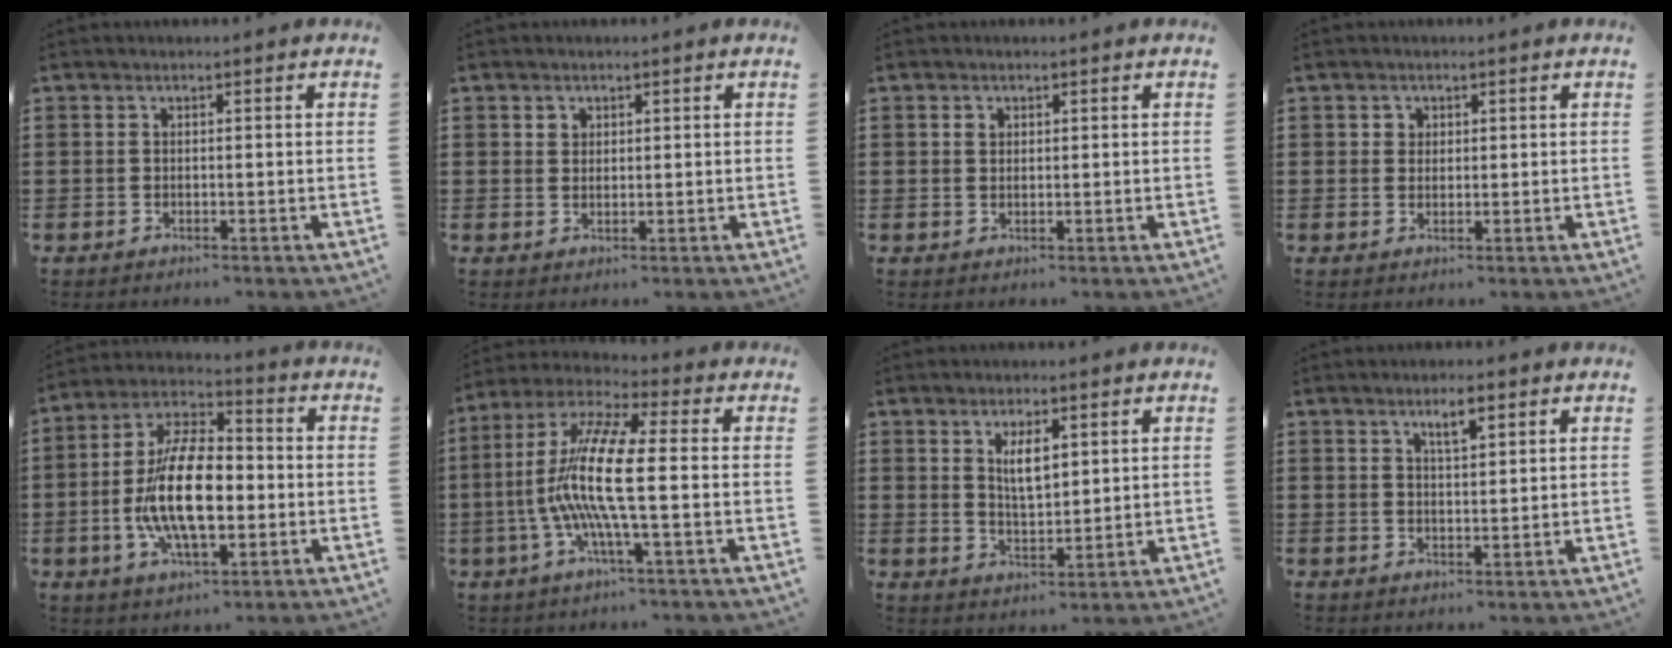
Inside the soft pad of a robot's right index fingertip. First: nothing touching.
{"total": 1.3, "force": [0.8, 1.0, 0.2], "torque": [-0.007, 0.003, 0.017]}
{"total": 0.9, "force": [0.4, 0.8, 0.4], "torque": [-0.009, 0.003, 0.008]}
{"total": 1.5, "force": [0.6, 1.3, 0.2], "torque": [-0.009, 0.006, 0.011]}
{"total": 13.7, "force": [-2.2, 6.6, 11.8], "torque": [-0.253, -0.007, -0.047]}
{"total": 12.3, "force": [-1.9, 2.3, 11.9], "torque": [-0.271, -0.015, -0.050]}
{"total": 4.3, "force": [1.8, 1.5, 3.7], "torque": [-0.062, -0.004, 0.027]}
{"total": 2.8, "force": [1.7, 0.5, 2.2], "torque": [-0.038, 0.000, 0.028]}